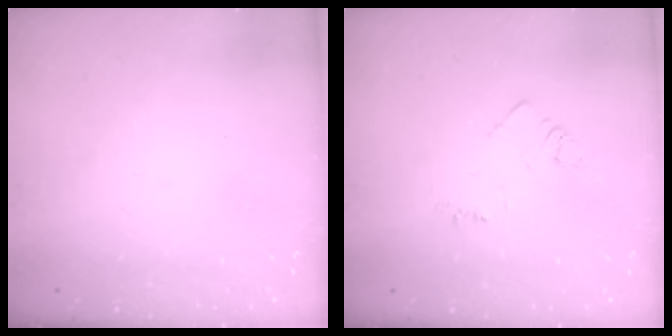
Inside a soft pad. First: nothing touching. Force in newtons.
{"total": 3.8, "press": 3.8, "slide": 0.5}